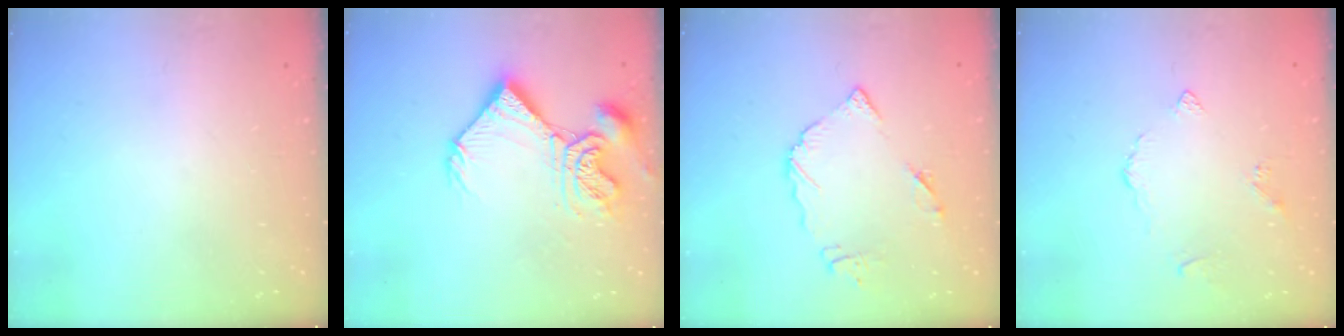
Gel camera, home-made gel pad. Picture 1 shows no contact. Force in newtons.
{"total": 13.2, "press": 13.2, "slide": 1.4}
{"total": 8.7, "press": 8.7, "slide": 0.6}
{"total": 3.3, "press": 3.3, "slide": 0.8}